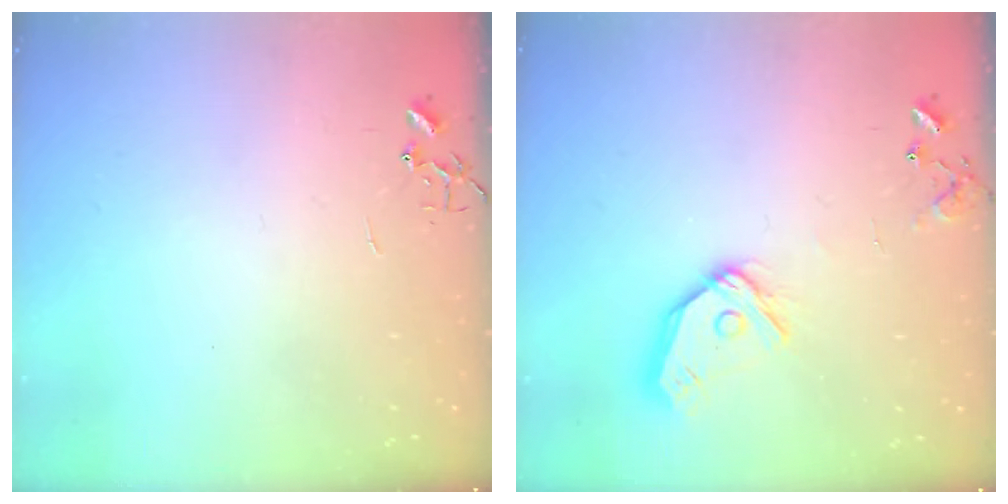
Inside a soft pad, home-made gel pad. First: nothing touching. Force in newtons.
{"total": 13.4, "press": 13.2, "slide": 1.8}